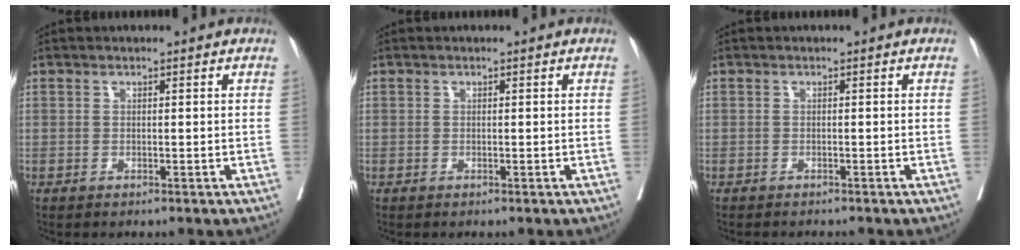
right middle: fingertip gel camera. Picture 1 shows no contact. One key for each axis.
{"total": 0.0}
{"total": 2.1, "fx": -2.0, "fy": 0.4, "fz": 0.6, "tx": -0.009, "ty": -0.004, "tz": -0.025}